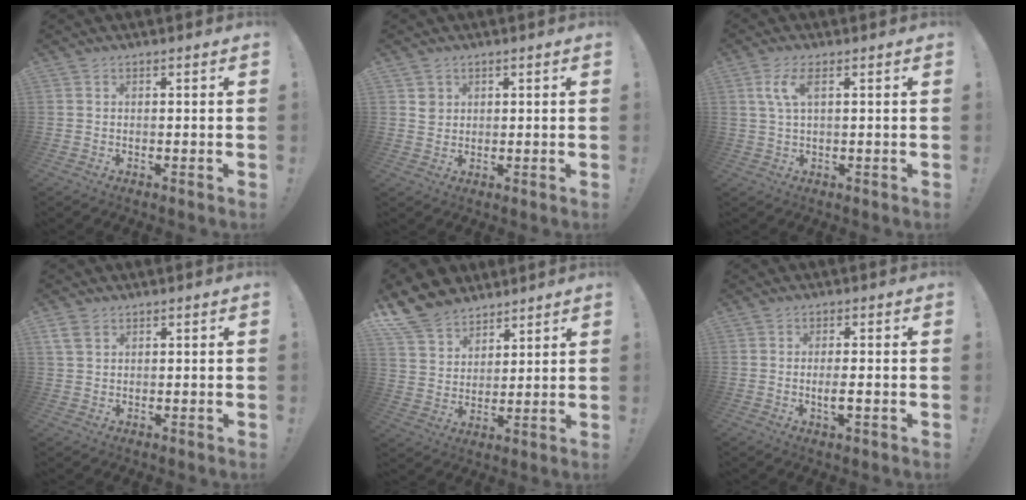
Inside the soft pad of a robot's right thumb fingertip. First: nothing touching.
{"total": 2.7, "force": [1.3, 2.3, 0.6], "torque": [-0.002, -0.006, 0.023]}
{"total": 5.6, "force": [1.9, 1.6, 5.0], "torque": [-0.094, 0.002, 0.034]}
{"total": 3.8, "force": [2.3, 2.3, 2.1], "torque": [-0.038, -0.004, 0.045]}
{"total": 12.0, "force": [9.4, 6.8, 2.8], "torque": [-0.059, -0.070, 0.185]}
{"total": 3.3, "force": [-0.5, 0.5, 3.2], "torque": [-0.056, -0.008, -0.011]}